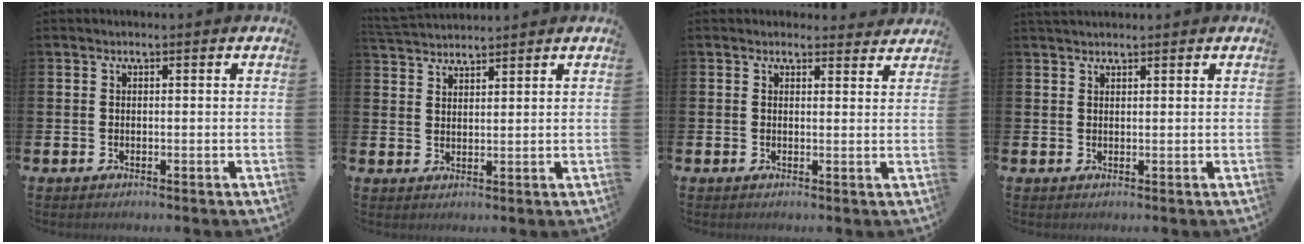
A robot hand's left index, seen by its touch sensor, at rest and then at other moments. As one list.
[{"total": 3.3, "force": [3.2, 0.3, 0.1], "torque": [-0.010, -0.015, 0.060]}, {"total": 2.0, "force": [1.8, 0.7, 0.0], "torque": [0.007, -0.007, 0.031]}, {"total": 1.4, "force": [1.3, 0.2, 0.2], "torque": [0.003, -0.003, 0.023]}]